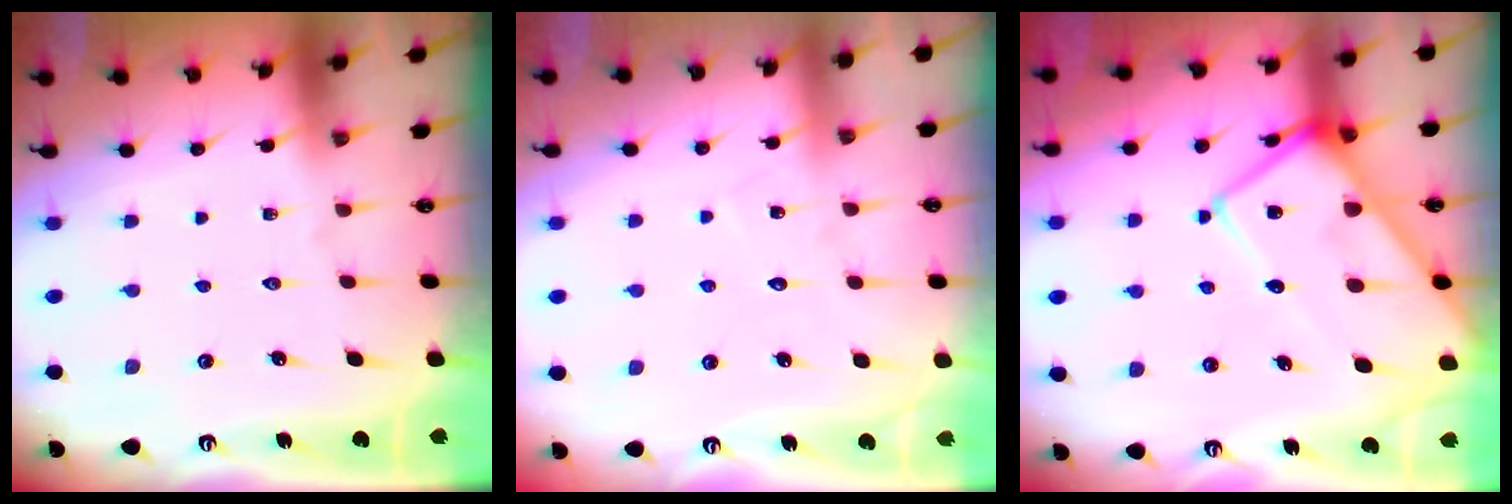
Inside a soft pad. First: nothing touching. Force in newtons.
{"total": 6.2, "press": 6.2, "slide": 0.6}
{"total": 14.6, "press": 14.5, "slide": 1.2}